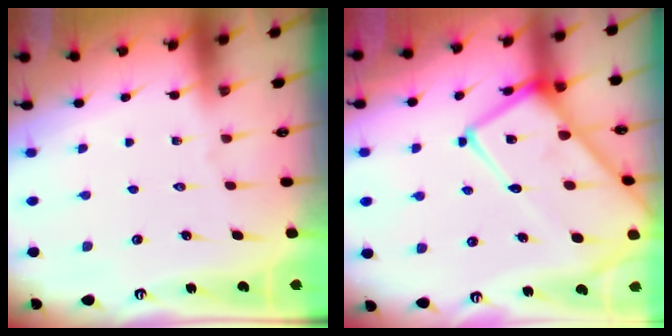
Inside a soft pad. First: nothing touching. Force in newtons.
{"total": 21.9, "press": 21.8, "slide": 1.9}